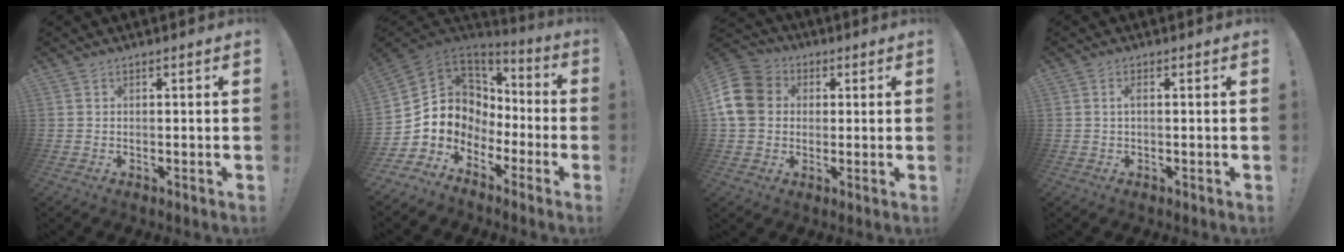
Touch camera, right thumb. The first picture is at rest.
{"total": 6.5, "force": [-0.9, 6.3, 1.2], "torque": [-0.023, -0.022, -0.004]}
{"total": 13.0, "force": [1.8, 10.8, 6.9], "torque": [-0.123, 0.012, 0.040]}
{"total": 1.7, "force": [0.1, 0.3, 1.7], "torque": [-0.038, 0.007, 0.002]}